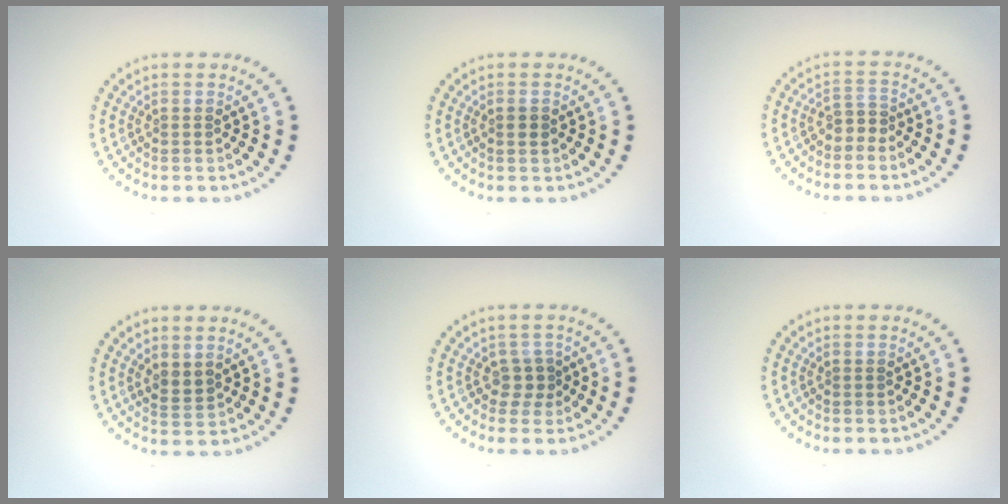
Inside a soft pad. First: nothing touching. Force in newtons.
{"total": 0.9, "press": 0.8, "slide": 0.3}
{"total": 1.5, "press": 1.2, "slide": 0.9}
{"total": 1.5, "press": 1.3, "slide": 0.8}
{"total": 1.8, "press": 1.4, "slide": 1.1}
{"total": 0.0}